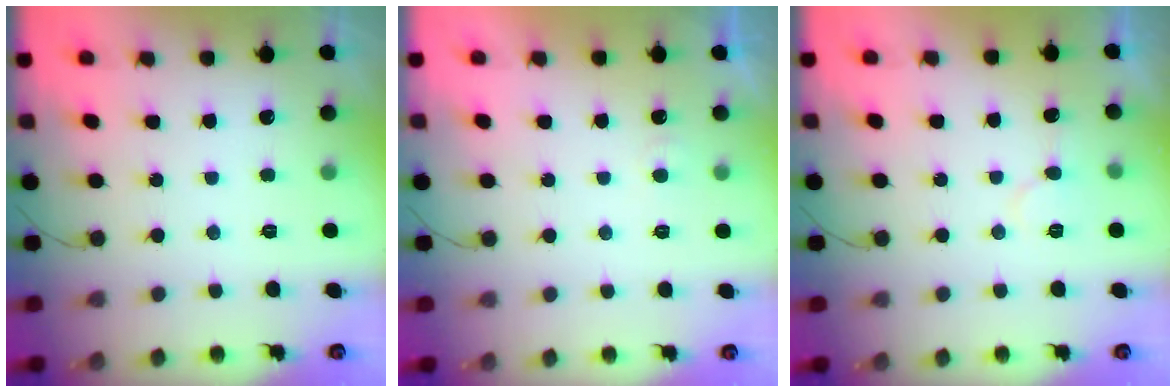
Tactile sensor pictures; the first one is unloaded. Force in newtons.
{"total": 3.5, "press": 3.4, "slide": 0.3}
{"total": 4.7, "press": 4.7, "slide": 0.3}